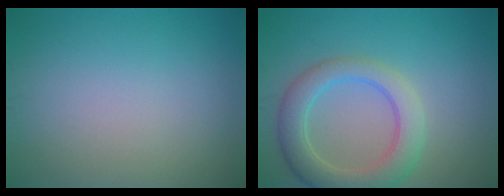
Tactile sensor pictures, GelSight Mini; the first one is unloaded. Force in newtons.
{"total": 5.2, "press": 5.1, "slide": 0.5}